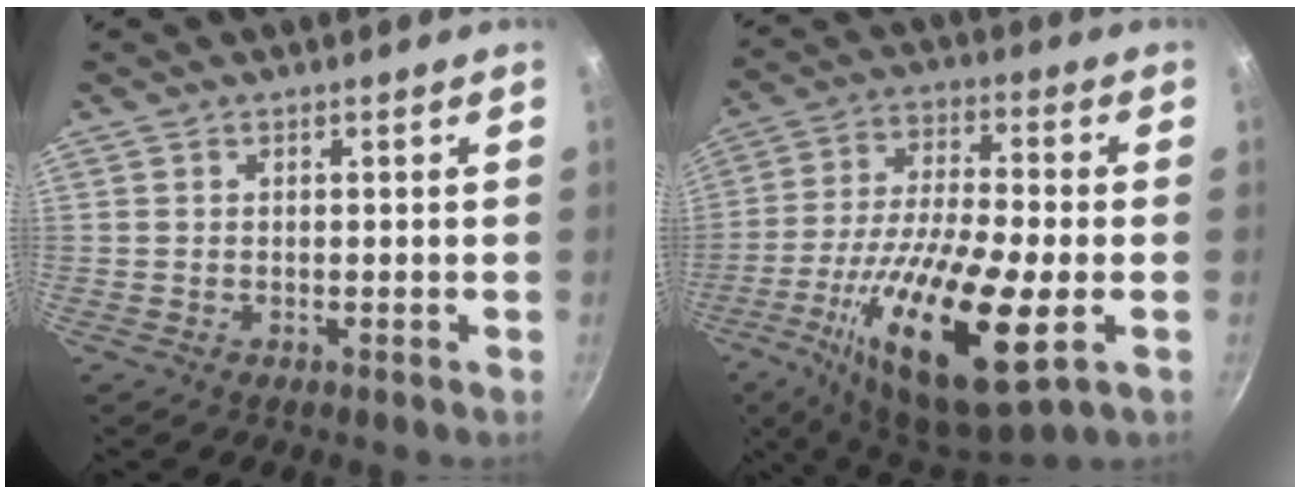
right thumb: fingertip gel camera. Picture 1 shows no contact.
{"total": 24.3, "force": [-7.6, 7.6, 21.8], "torque": [-0.395, 0.011, -0.132]}